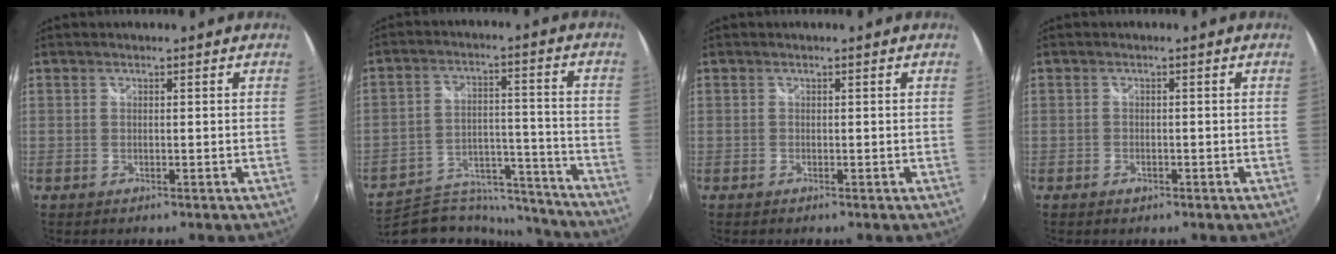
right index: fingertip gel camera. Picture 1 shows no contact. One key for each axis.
{"total": 17.8, "fx": -16.3, "fy": 5.5, "fz": 4.5, "tx": -0.079, "ty": 0.029, "tz": -0.233}
{"total": 0.0}
{"total": 1.5, "fx": -0.9, "fy": 1.1, "fz": 0.5, "tx": -0.010, "ty": -0.003, "tz": -0.015}